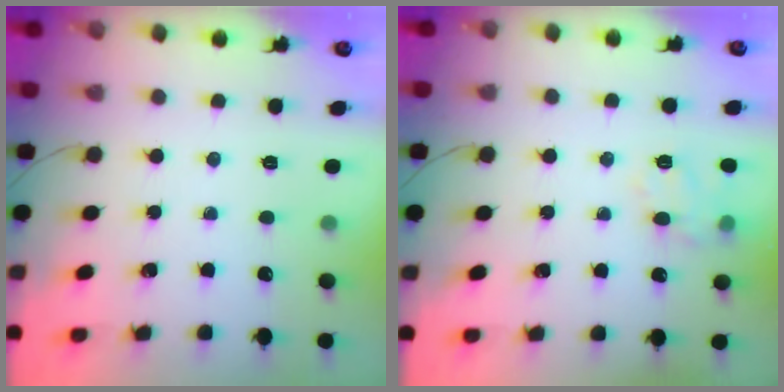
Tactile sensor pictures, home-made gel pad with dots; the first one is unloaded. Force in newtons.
{"total": 11.0, "press": 10.9, "slide": 1.4}